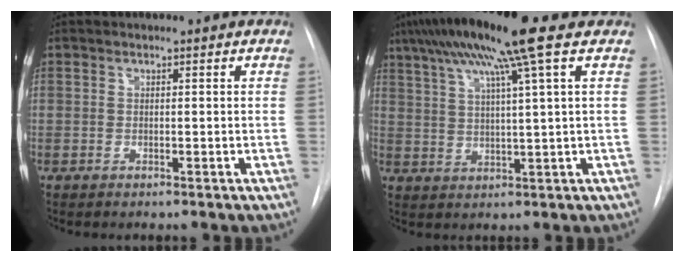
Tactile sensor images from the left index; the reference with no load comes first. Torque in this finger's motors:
{"motor_torque": [1.05, -1.09, 0.07, 0.21]}